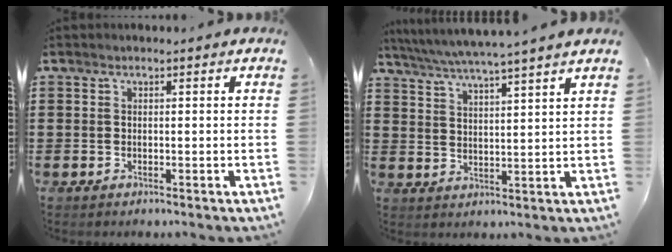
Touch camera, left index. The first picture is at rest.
{"total": 4.4, "force": [4.0, -1.0, 1.6], "torque": [-0.047, -0.027, 0.064]}